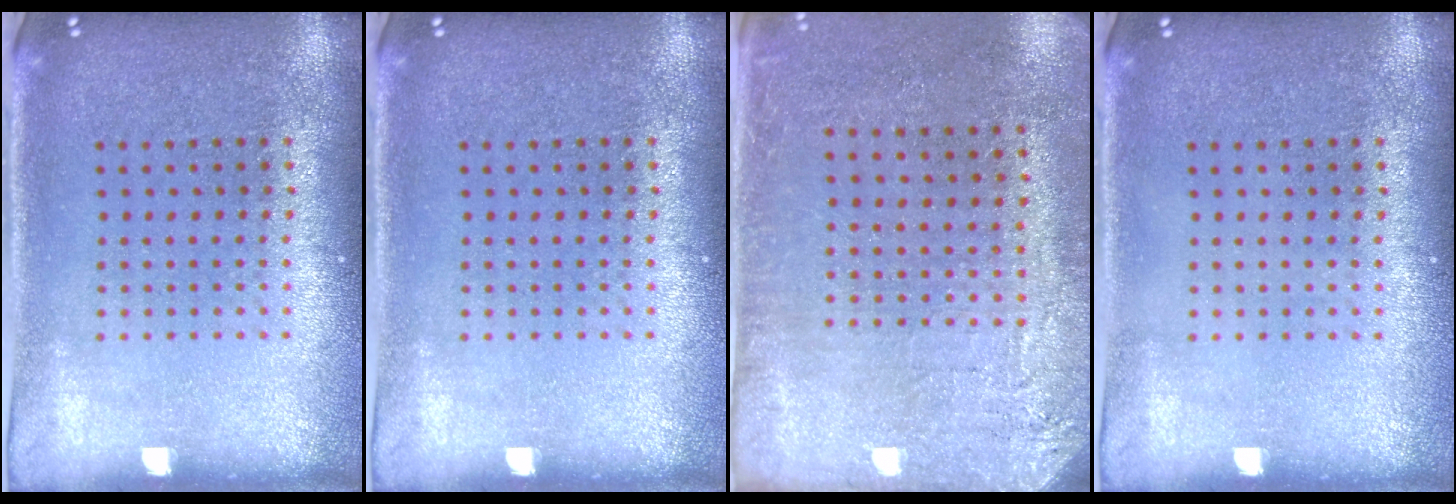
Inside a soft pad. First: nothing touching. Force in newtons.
{"total": 0.0}
{"total": 2.8, "press": 2.6, "slide": 1.1}
{"total": 0.0}